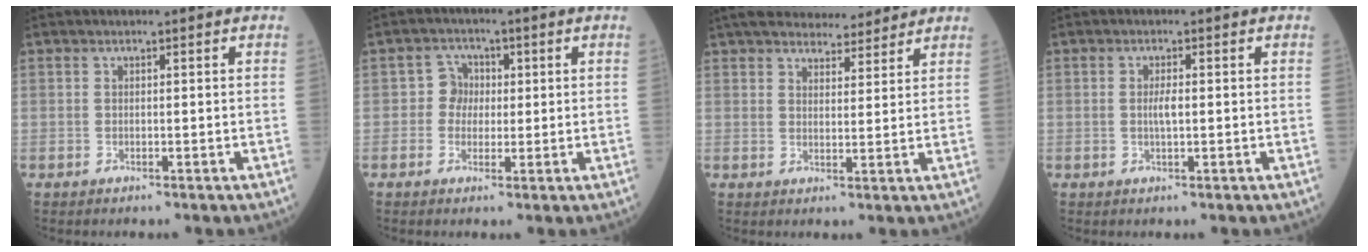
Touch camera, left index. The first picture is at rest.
{"total": 3.4, "force": [0.1, 3.3, 0.9], "torque": [-0.009, 0.007, -0.003]}
{"total": 12.4, "force": [11.2, 3.2, 4.3], "torque": [-0.054, 0.017, 0.160]}
{"total": 1.7, "force": [-0.2, 0.3, 1.7], "torque": [-0.035, -0.003, -0.003]}